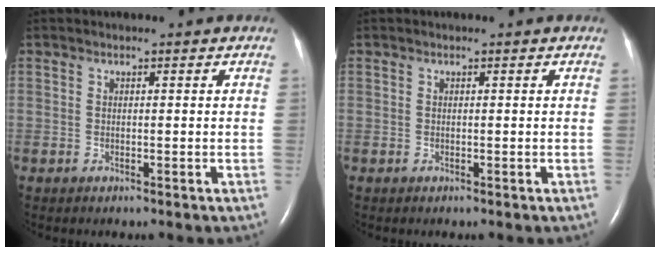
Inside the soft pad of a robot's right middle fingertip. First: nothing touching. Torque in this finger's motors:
{"motor_torque": [-0.07, 0.06, -0.02, 0.00]}